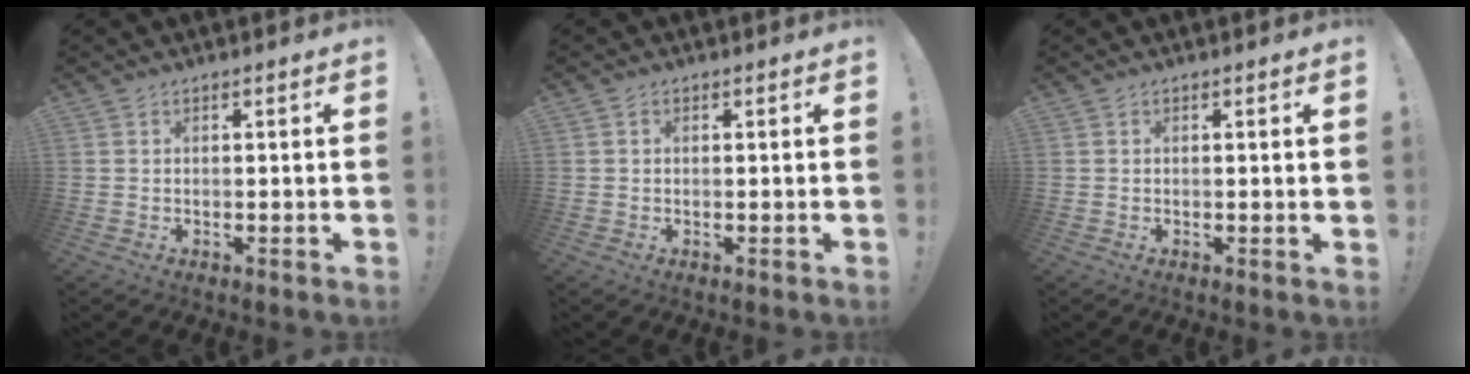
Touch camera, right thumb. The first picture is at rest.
{"total": 0.5, "force": [0.0, 0.5, 0.1], "torque": [-0.001, 0.003, 0.000]}
{"total": 1.1, "force": [0.2, -0.4, 1.0], "torque": [-0.011, -0.004, 0.000]}